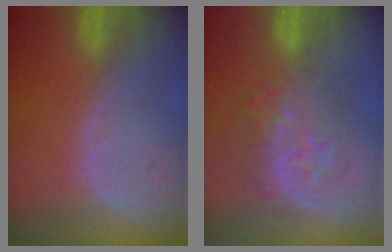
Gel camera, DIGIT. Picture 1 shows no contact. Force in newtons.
{"total": 9.1, "press": 7.9, "slide": 4.5}